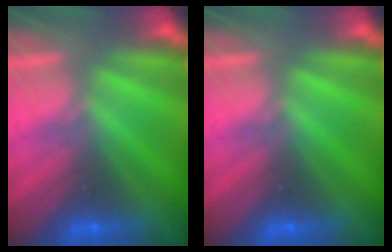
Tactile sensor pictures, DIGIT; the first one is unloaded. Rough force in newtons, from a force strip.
{"total": 0.0}